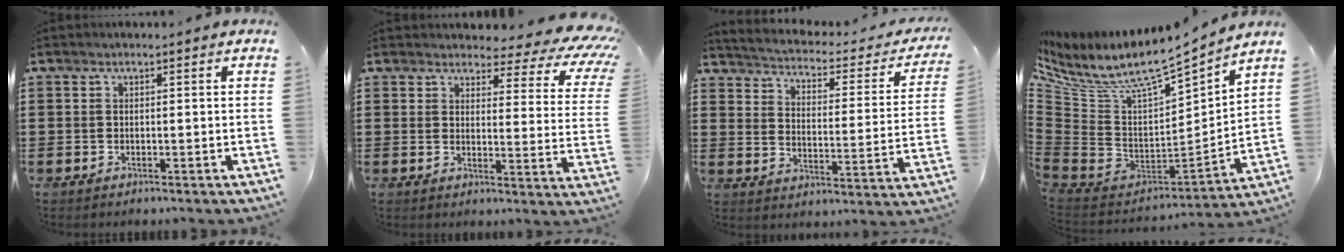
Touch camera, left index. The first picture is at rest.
{"total": 4.7, "force": [3.9, 1.2, 2.4], "torque": [-0.051, -0.026, 0.061]}
{"total": 1.9, "force": [1.7, 0.2, 0.8], "torque": [-0.033, -0.025, 0.019]}
{"total": 8.4, "force": [6.2, 2.4, 5.1], "torque": [-0.127, -0.055, 0.101]}